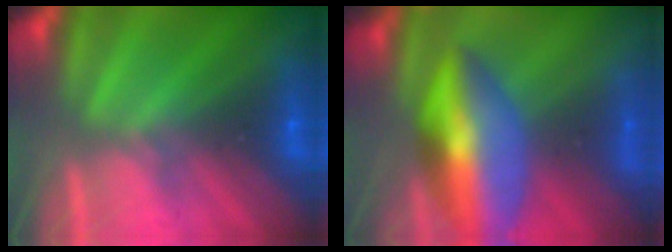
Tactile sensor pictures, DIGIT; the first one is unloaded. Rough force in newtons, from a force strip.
{"total": 8.1}